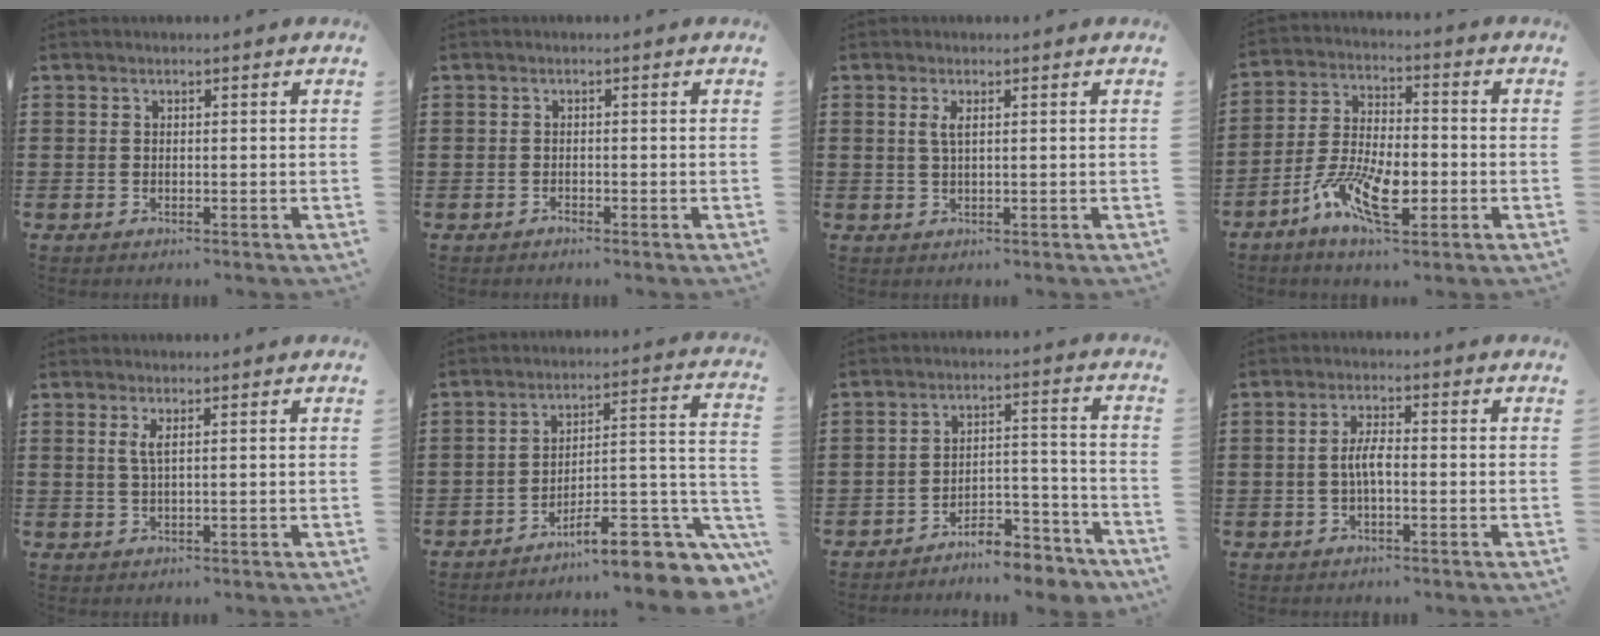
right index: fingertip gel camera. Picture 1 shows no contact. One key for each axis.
{"total": 0.6, "fx": -0.6, "fy": 0.2, "fz": 0.0, "tx": -0.001, "ty": 0.003, "tz": -0.014}
{"total": 1.8, "fx": 0.5, "fy": 0.4, "fz": 1.7, "tx": -0.035, "ty": 0.003, "tz": 0.008}
{"total": 10.2, "fx": -4.2, "fy": 4.2, "fz": 8.3, "tx": -0.179, "ty": -0.003, "tz": -0.077}
{"total": 1.9, "fx": 0.6, "fy": 0.3, "fz": 1.8, "tx": -0.038, "ty": 0.002, "tz": 0.010}
{"total": 9.6, "fx": -7.3, "fy": 2.1, "fz": 6.0, "tx": -0.075, "ty": 0.010, "tz": -0.136}
{"total": 7.0, "fx": -6.7, "fy": 1.3, "fz": 1.4, "tx": -0.015, "ty": 0.026, "tz": -0.129}
{"total": 3.7, "fx": -0.6, "fy": 1.1, "fz": 3.5, "tx": -0.076, "ty": 0.000, "tz": -0.017}